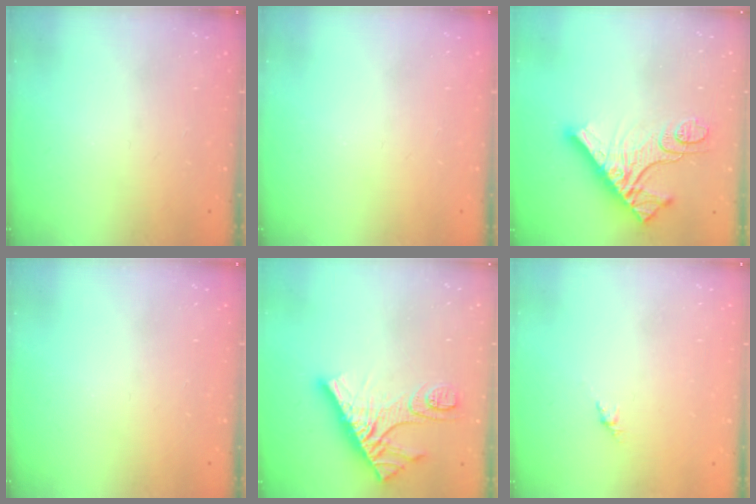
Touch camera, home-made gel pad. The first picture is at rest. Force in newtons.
{"total": 0.0}
{"total": 14.8, "press": 14.7, "slide": 1.5}
{"total": 0.0}
{"total": 14.9, "press": 14.9, "slide": 1.1}
{"total": 3.0, "press": 2.9, "slide": 0.7}